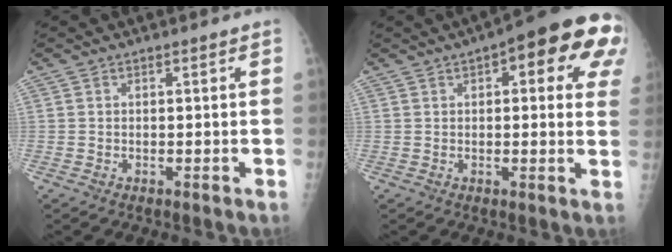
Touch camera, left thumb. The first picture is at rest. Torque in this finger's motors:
{"motor_torque": [0.18, 0.48, -0.07, -0.25, 0.23]}